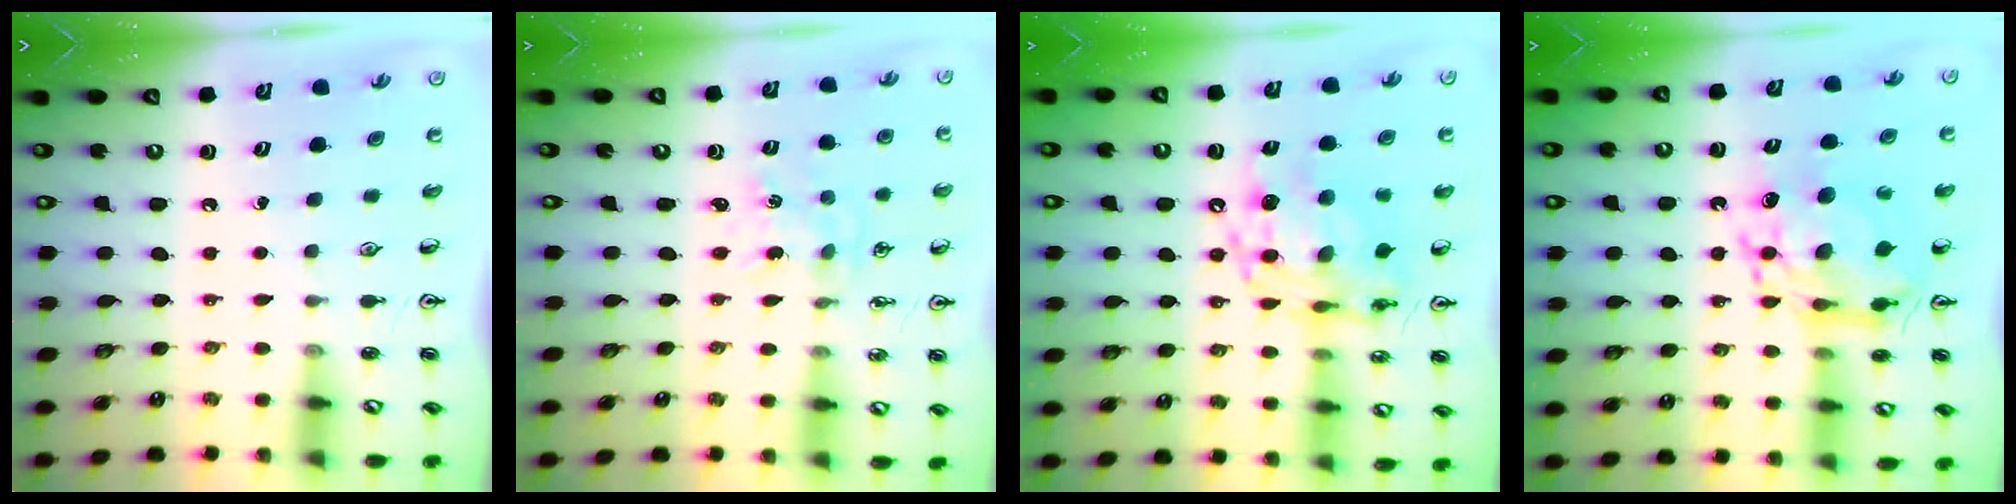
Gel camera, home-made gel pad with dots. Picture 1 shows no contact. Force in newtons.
{"total": 0.8, "press": 0.8, "slide": 0.2}
{"total": 14.2, "press": 14.1, "slide": 1.3}
{"total": 13.6, "press": 13.6, "slide": 1.5}